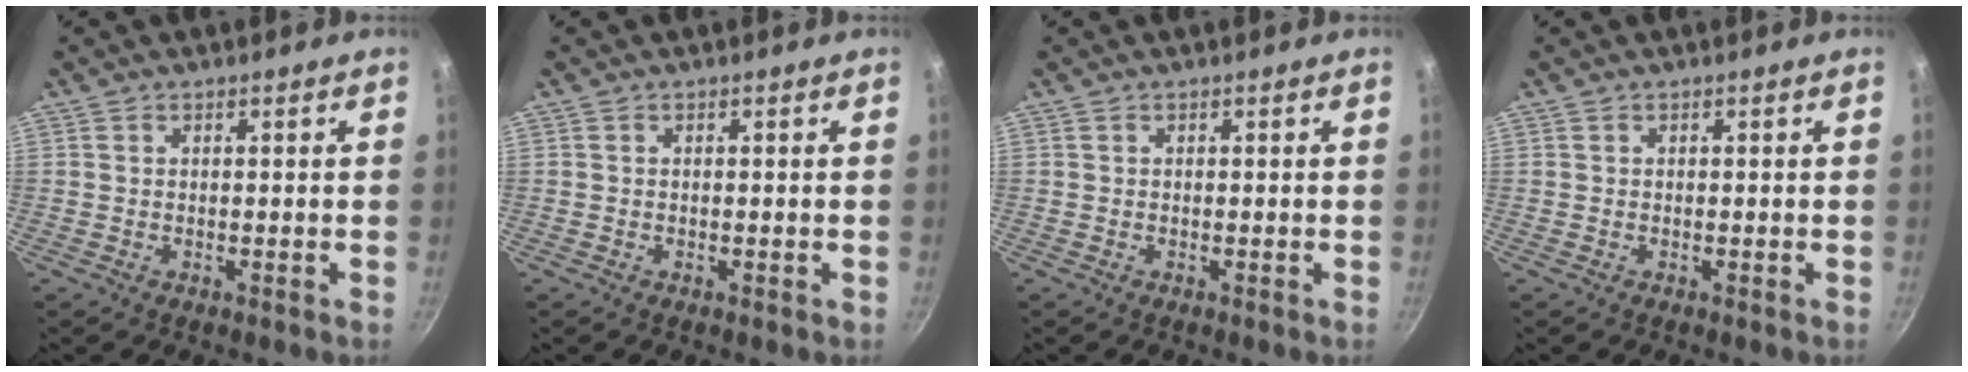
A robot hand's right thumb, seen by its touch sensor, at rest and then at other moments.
{"total": 0.0}
{"total": 0.0}
{"total": 0.0}